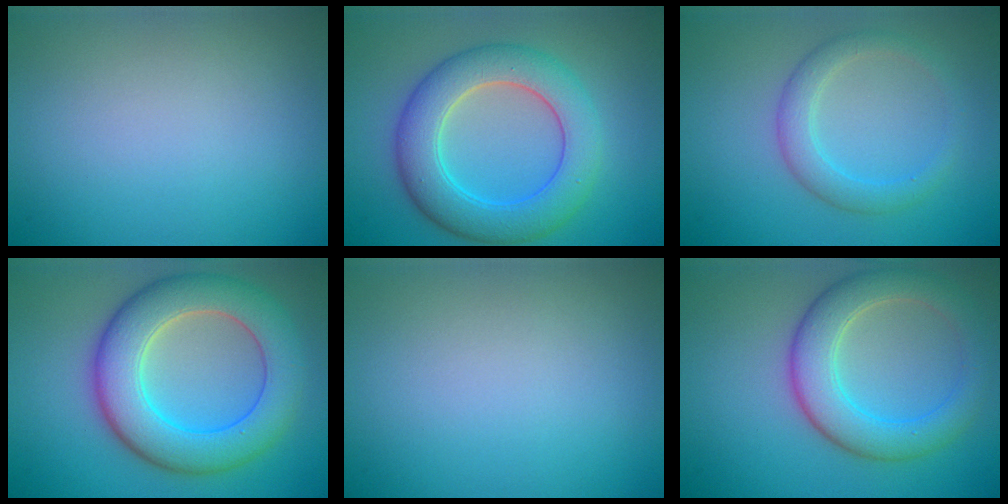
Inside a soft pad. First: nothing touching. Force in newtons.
{"total": 7.3, "press": 7.3, "slide": 0.5}
{"total": 2.8, "press": 2.8, "slide": 0.2}
{"total": 8.8, "press": 8.8, "slide": 0.1}
{"total": 0.0}
{"total": 5.8, "press": 5.8, "slide": 0.4}